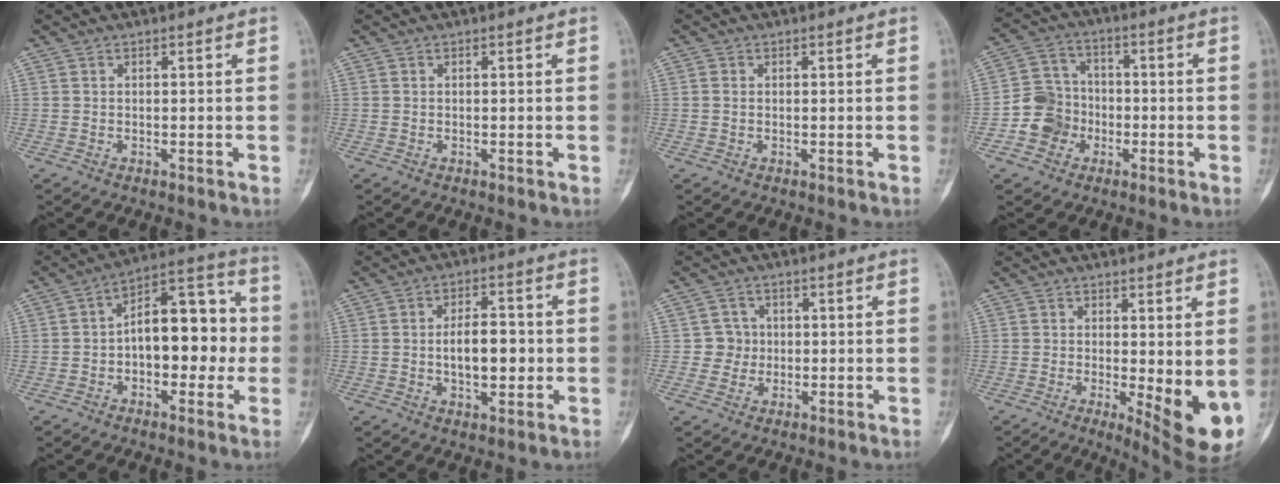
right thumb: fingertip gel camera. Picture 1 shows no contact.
{"total": 0.0}
{"total": 0.7, "force": [0.1, 0.6, 0.4], "torque": [-0.011, 0.000, 0.001]}
{"total": 8.4, "force": [-2.8, 7.6, 2.2], "torque": [-0.011, 0.029, -0.055]}
{"total": 15.6, "force": [-0.9, 8.6, 12.9], "torque": [-0.150, 0.046, -0.024]}
{"total": 11.1, "force": [-0.9, 5.9, 9.3], "torque": [-0.115, 0.021, -0.015]}
{"total": 3.7, "force": [0.0, 3.6, 0.2], "torque": [0.028, 0.010, -0.005]}
{"total": 9.4, "force": [-1.4, 2.7, 8.9], "torque": [-0.111, -0.022, -0.013]}